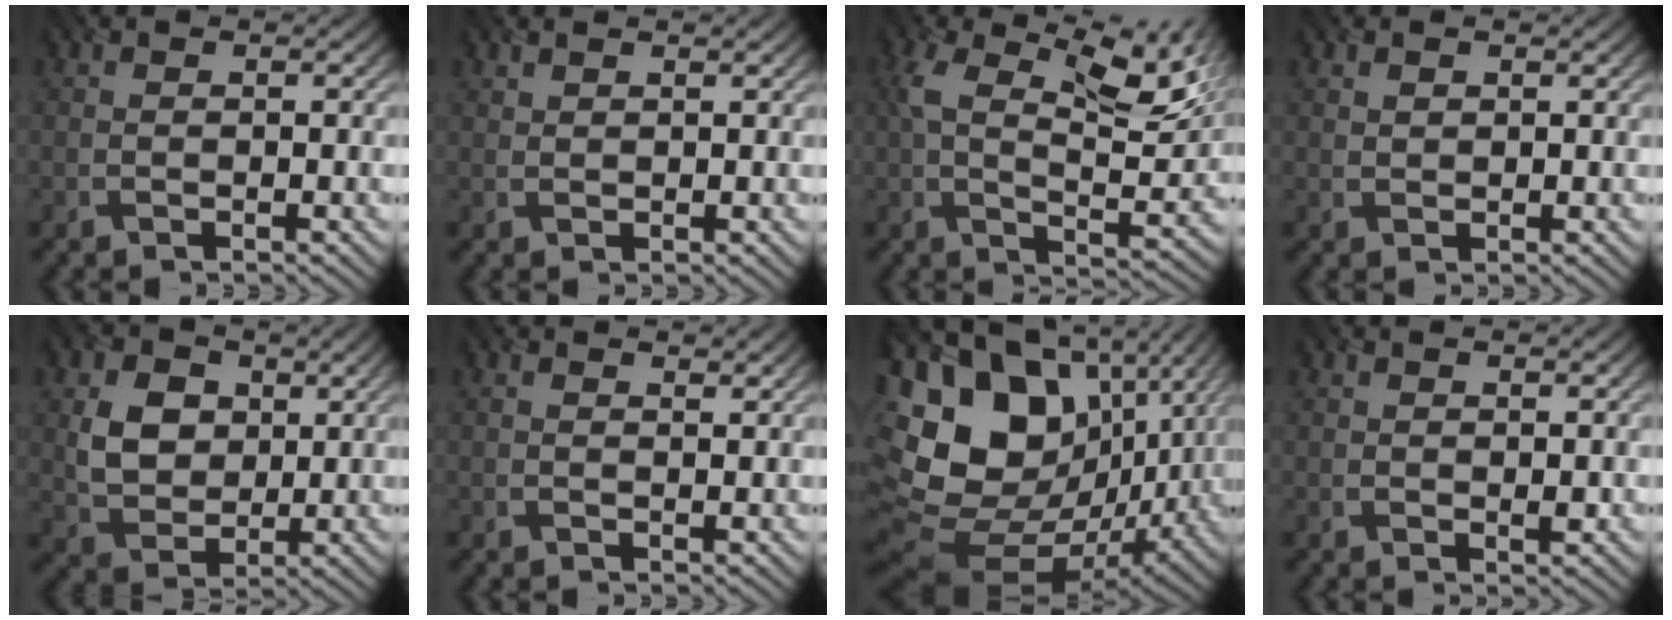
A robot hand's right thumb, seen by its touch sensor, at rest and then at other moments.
{"total": 1.2, "force": [1.1, 0.4, 0.3], "torque": [-0.012, 0.001, 0.026]}
{"total": 12.5, "force": [5.5, 5.2, 9.9], "torque": [-0.188, -0.004, 0.097]}
{"total": 1.1, "force": [0.8, 0.7, 0.4], "torque": [-0.011, -0.002, 0.017]}
{"total": 7.1, "force": [2.1, 5.4, 4.1], "torque": [-0.099, -0.004, 0.037]}
{"total": 1.8, "force": [1.4, 0.7, 0.9], "torque": [-0.022, -0.004, 0.024]}
{"total": 20.9, "force": [4.1, 15.3, 13.6], "torque": [-0.300, -0.003, 0.118]}
{"total": 1.2, "force": [0.6, 0.6, 0.9], "torque": [-0.016, -0.004, 0.014]}